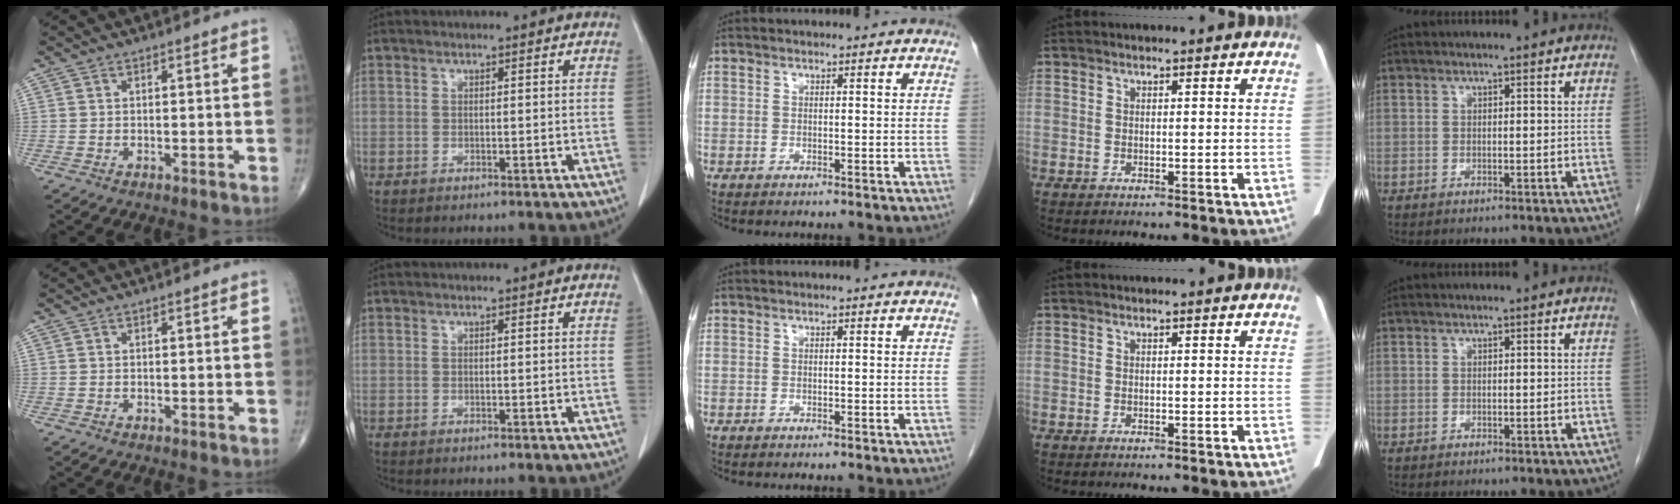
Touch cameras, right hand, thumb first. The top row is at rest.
{}